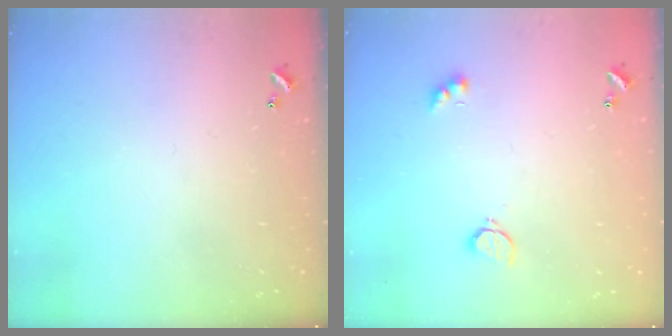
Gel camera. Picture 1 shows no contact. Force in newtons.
{"total": 3.1, "press": 3.0, "slide": 0.6}